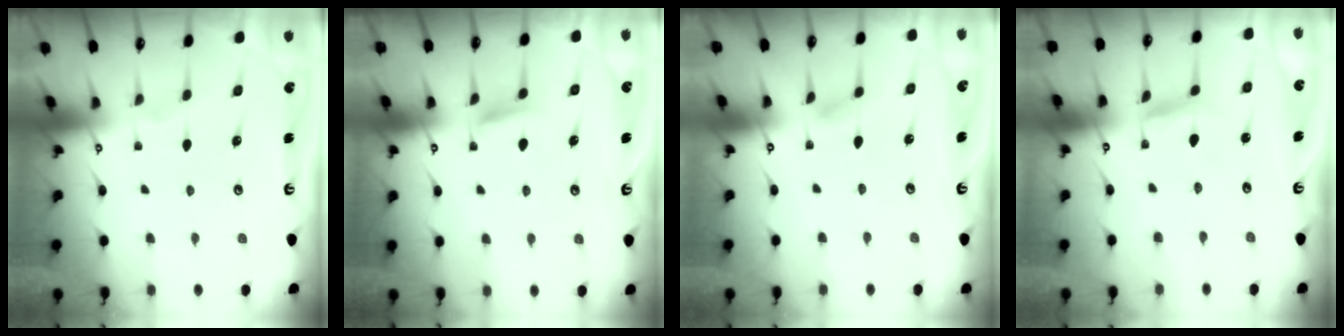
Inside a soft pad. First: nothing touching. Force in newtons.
{"total": 4.0, "press": 4.0, "slide": 0.7}
{"total": 2.2, "press": 2.2, "slide": 0.3}
{"total": 2.9, "press": 2.9, "slide": 0.2}